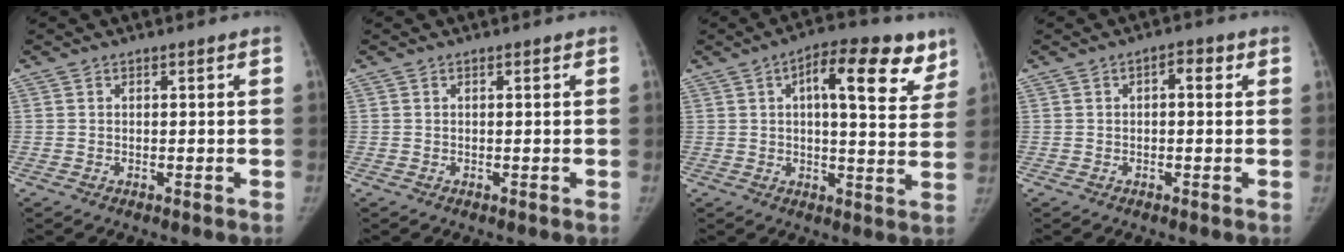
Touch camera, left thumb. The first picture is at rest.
{"total": 0.0}
{"total": 15.0, "force": [7.0, 5.9, 11.9], "torque": [-0.115, -0.012, 0.089]}
{"total": 2.6, "force": [0.6, 1.4, 2.1], "torque": [-0.017, 0.009, 0.002]}